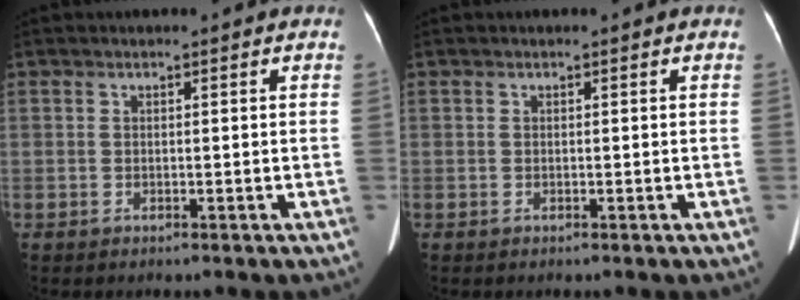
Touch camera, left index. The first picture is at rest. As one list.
[{"total": 0.0}]